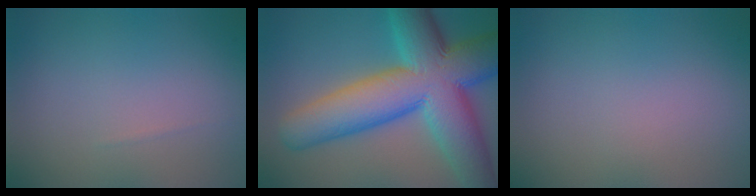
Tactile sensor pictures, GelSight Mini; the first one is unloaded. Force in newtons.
{"total": 14.4, "press": 14.4, "slide": 0.3}
{"total": 0.0}